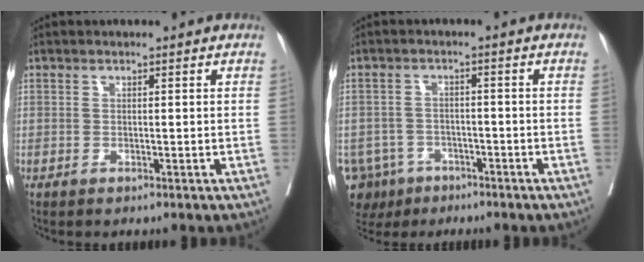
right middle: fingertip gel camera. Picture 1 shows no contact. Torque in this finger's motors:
{"motor_torque": [0.39, -0.32, 1.05, 0.21]}